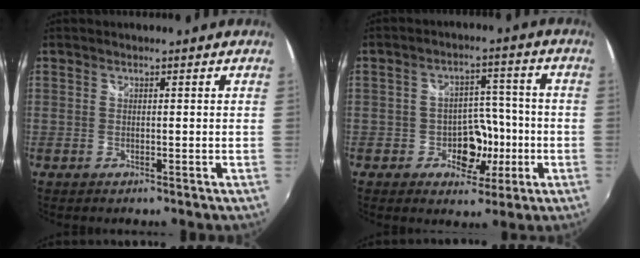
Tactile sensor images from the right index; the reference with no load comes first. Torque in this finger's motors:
{"motor_torque": [-0.08, 0.55, 0.08, 0.04]}